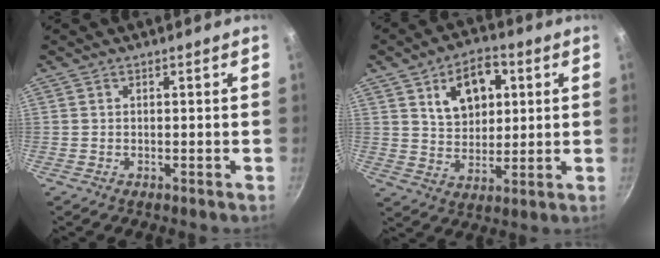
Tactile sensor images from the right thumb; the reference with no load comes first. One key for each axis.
{"total": 11.6, "fx": 4.1, "fy": 7.6, "fz": 7.8, "tx": -0.090, "ty": -0.008, "tz": 0.070}